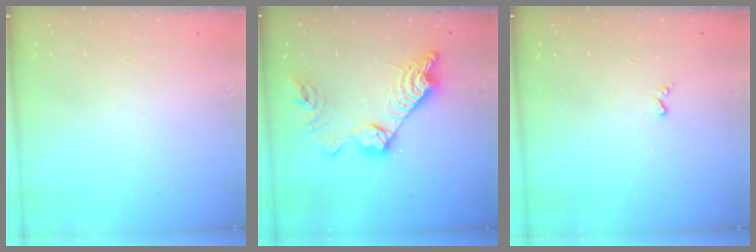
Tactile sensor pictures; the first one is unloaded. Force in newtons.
{"total": 17.4, "press": 17.3, "slide": 1.2}
{"total": 2.4, "press": 2.4, "slide": 0.4}